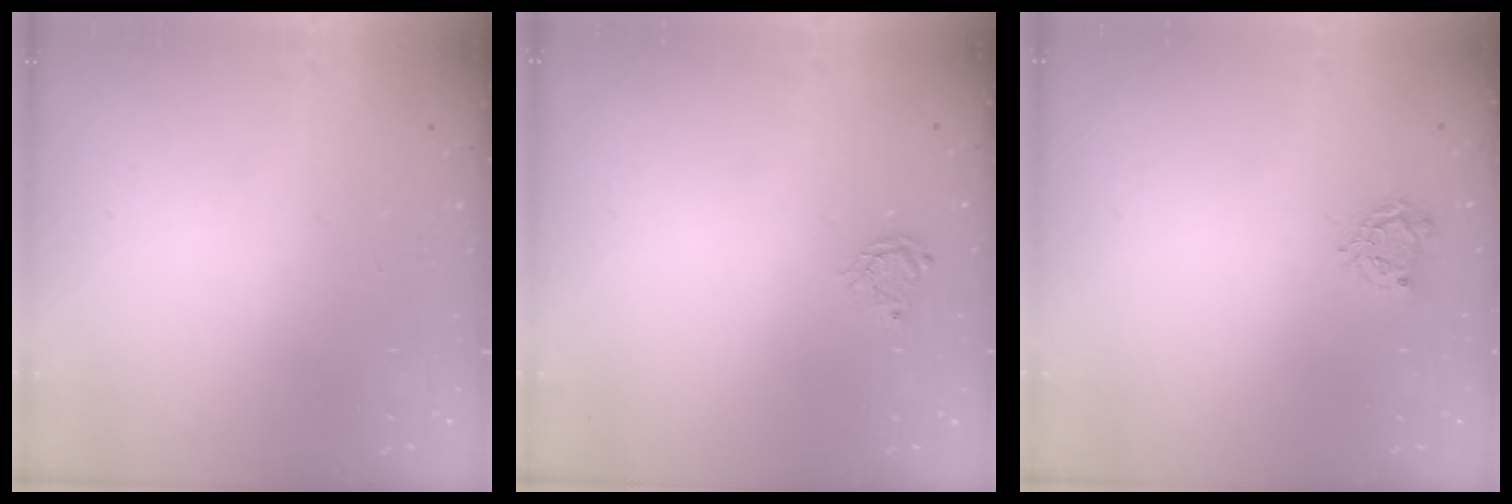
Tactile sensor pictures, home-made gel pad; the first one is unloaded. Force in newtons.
{"total": 3.9, "press": 3.9, "slide": 0.4}
{"total": 5.7, "press": 5.7, "slide": 0.4}